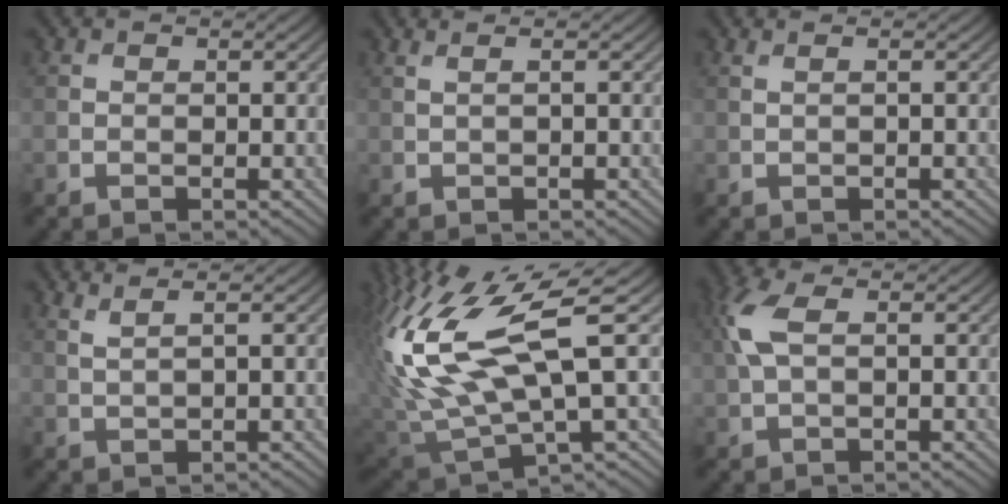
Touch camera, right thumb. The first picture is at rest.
{"total": 1.6, "force": [0.5, 0.4, 1.4], "torque": [-0.018, 0.006, -0.007]}
{"total": 1.0, "force": [0.1, 0.3, 0.9], "torque": [-0.012, 0.005, -0.007]}
{"total": 2.5, "force": [1.3, 0.6, 2.1], "torque": [-0.032, 0.011, 0.015]}
{"total": 16.1, "force": [3.2, 6.3, 14.5], "torque": [-0.345, 0.009, 0.065]}
{"total": 4.6, "force": [0.9, 1.9, 4.1], "torque": [-0.112, 0.014, 0.015]}